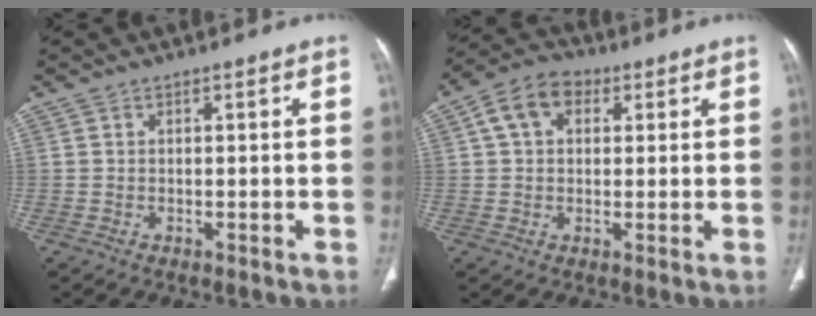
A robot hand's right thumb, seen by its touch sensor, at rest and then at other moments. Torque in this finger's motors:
{"motor_torque": [-0.39, 0.49, 0.51, 0.29, 0.03]}